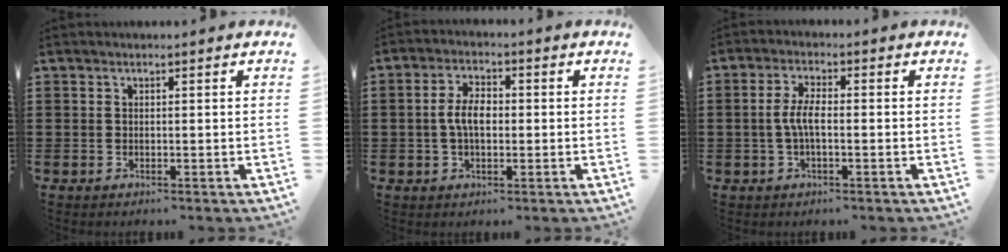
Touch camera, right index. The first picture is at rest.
{"total": 4.9, "force": [-0.2, 2.6, 4.2], "torque": [-0.094, 0.003, -0.010]}
{"total": 4.1, "force": [-0.5, 1.3, 3.9], "torque": [-0.093, -0.004, -0.018]}